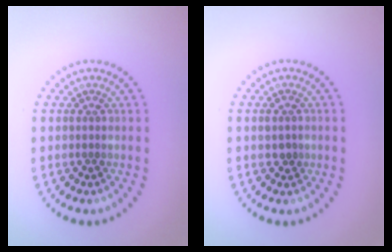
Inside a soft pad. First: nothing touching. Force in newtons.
{"total": 1.1, "press": 1.1, "slide": 0.1}